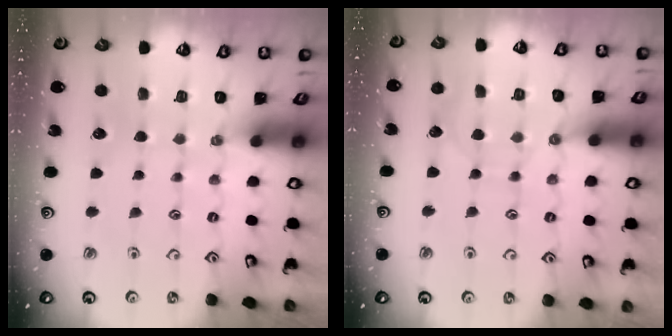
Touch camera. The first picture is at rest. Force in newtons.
{"total": 3.7, "press": 3.6, "slide": 0.4}